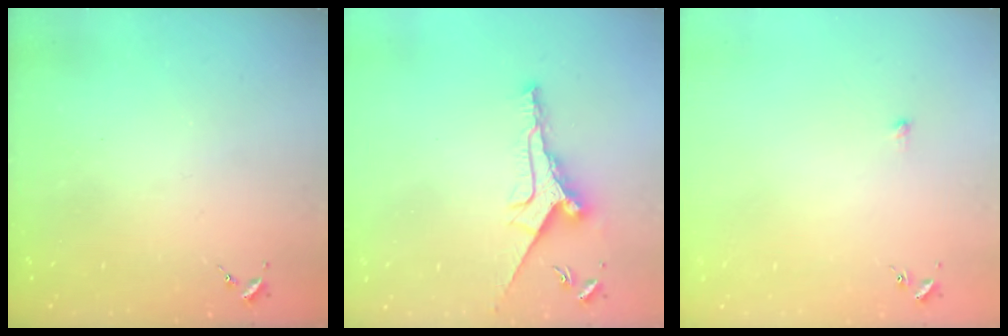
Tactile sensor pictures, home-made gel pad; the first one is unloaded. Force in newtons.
{"total": 9.6, "press": 9.6, "slide": 1.0}
{"total": 3.5, "press": 3.5, "slide": 0.6}